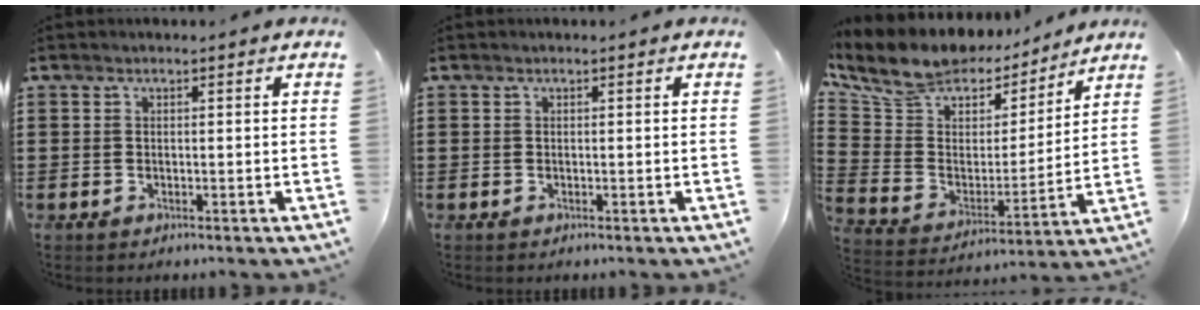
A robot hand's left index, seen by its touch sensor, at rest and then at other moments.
{"total": 0.0}
{"total": 9.4, "force": [8.0, 4.3, 2.3], "torque": [-0.094, -0.049, 0.141]}